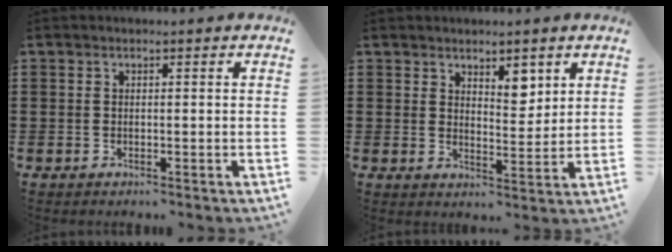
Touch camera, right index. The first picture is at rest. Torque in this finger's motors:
{"motor_torque": [-0.01, 0.31, 0.19, 0.01]}